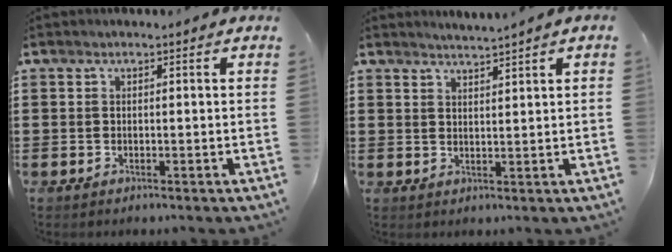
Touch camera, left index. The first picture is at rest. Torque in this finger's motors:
{"motor_torque": [1.08, -1.05, 0.36, 0.06]}